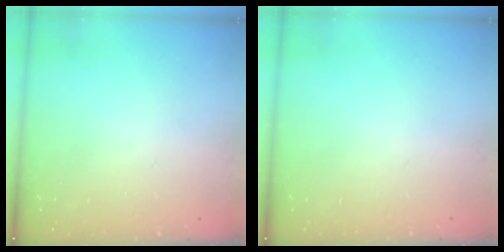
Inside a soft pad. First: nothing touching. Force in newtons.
{"total": 0.0}